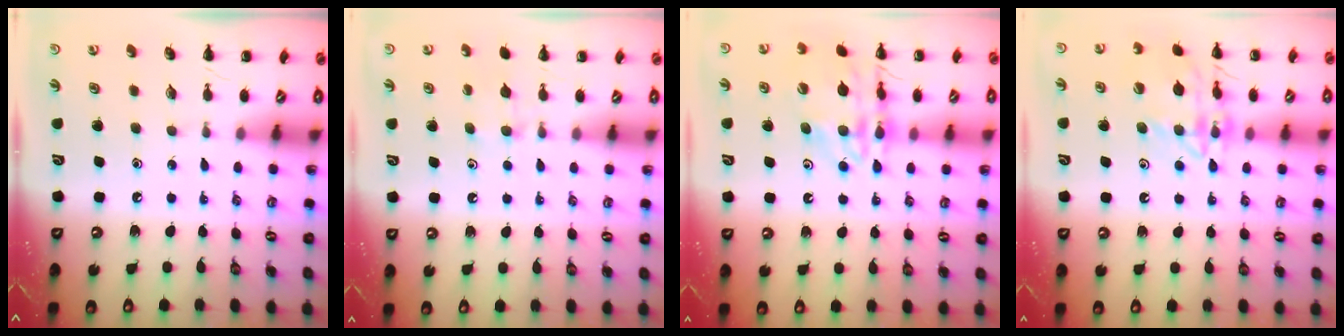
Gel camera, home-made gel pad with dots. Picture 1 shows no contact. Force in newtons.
{"total": 7.2, "press": 6.9, "slide": 1.9}
{"total": 15.8, "press": 15.7, "slide": 2.0}
{"total": 15.9, "press": 15.8, "slide": 1.5}